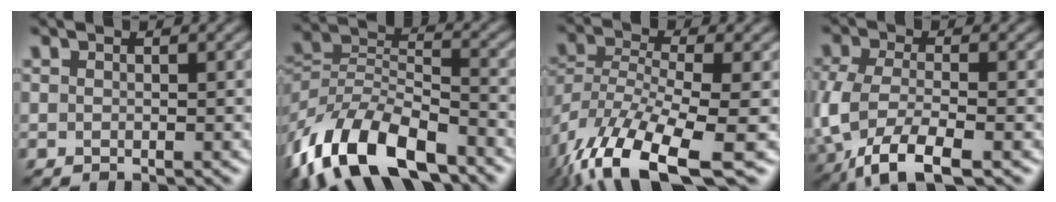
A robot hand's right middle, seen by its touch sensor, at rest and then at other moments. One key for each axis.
{"total": 13.0, "fx": -8.3, "fy": 6.2, "fz": 7.9, "tx": -0.157, "ty": 0.003, "tz": -0.162}
{"total": 13.3, "fx": -8.2, "fy": 4.2, "fz": 9.6, "tx": -0.207, "ty": -0.024, "tz": -0.147}
{"total": 7.2, "fx": -3.1, "fy": 3.2, "fz": 5.7, "tx": -0.129, "ty": -0.013, "tz": -0.065}